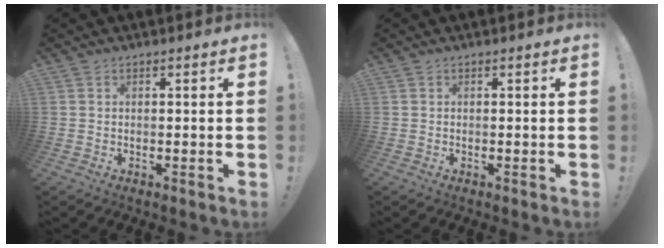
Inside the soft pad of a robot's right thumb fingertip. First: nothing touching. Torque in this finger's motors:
{"motor_torque": [-0.07, 0.07, 0.00, 0.00, 0.03]}